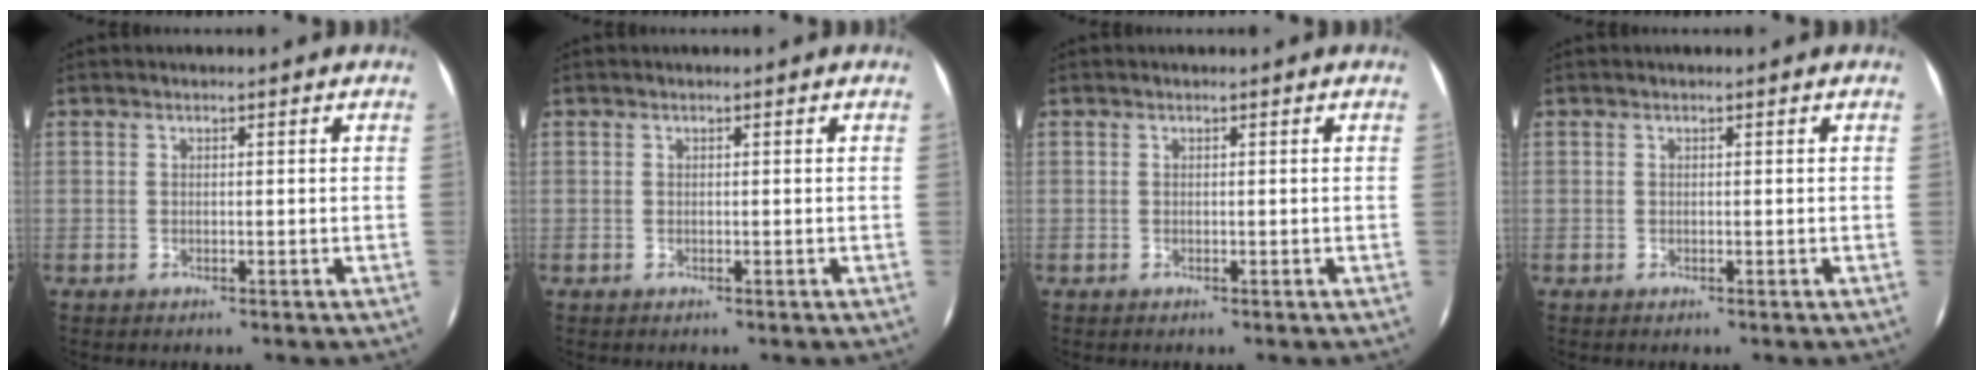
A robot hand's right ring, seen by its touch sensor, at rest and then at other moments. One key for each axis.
{"total": 0.0}
{"total": 0.0}
{"total": 0.0}